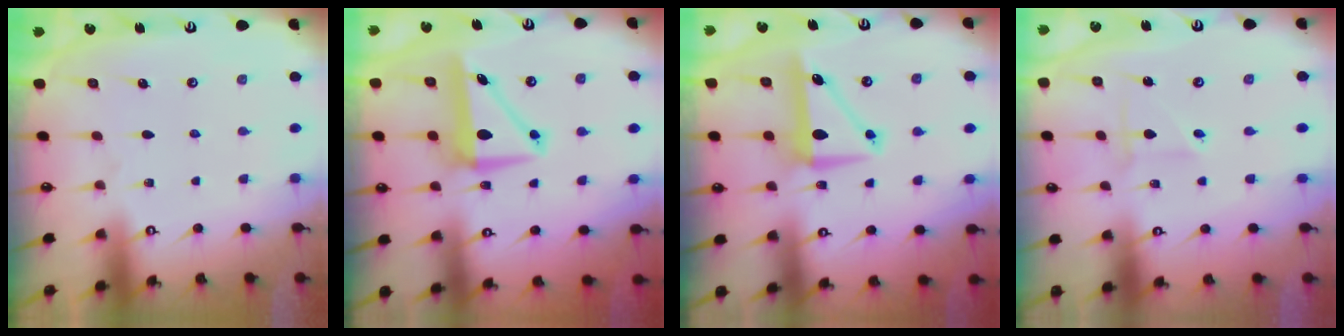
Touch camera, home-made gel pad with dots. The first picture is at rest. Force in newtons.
{"total": 7.5, "press": 7.4, "slide": 1.3}
{"total": 8.1, "press": 7.7, "slide": 2.4}
{"total": 3.0, "press": 3.0, "slide": 0.3}